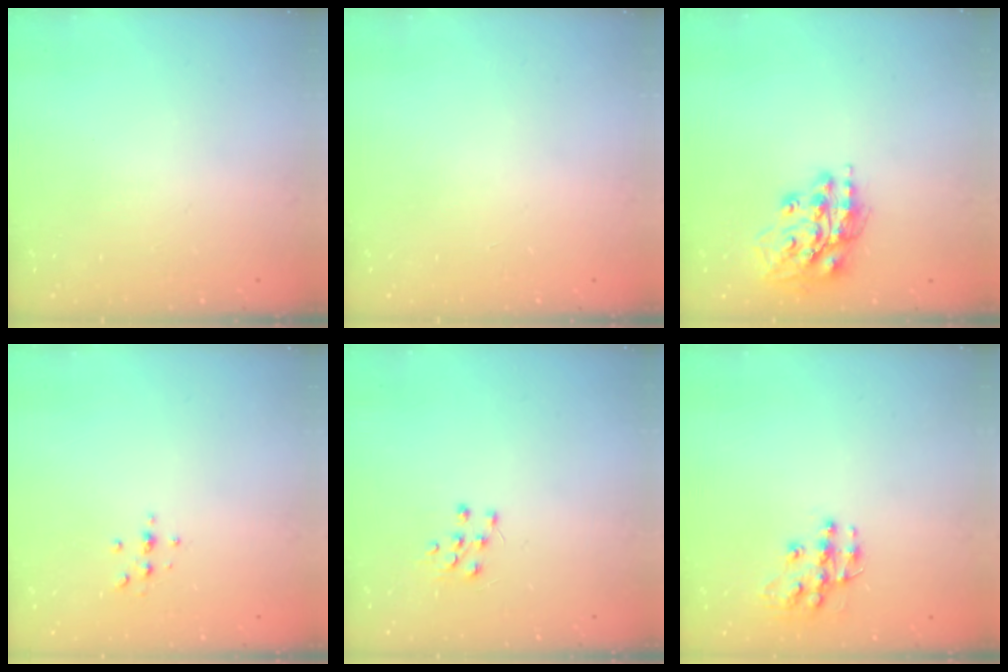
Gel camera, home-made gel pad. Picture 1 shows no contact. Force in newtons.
{"total": 0.0}
{"total": 15.4, "press": 15.3, "slide": 1.9}
{"total": 3.0, "press": 3.0, "slide": 0.3}
{"total": 6.3, "press": 6.3, "slide": 0.5}
{"total": 10.0, "press": 10.0, "slide": 0.6}